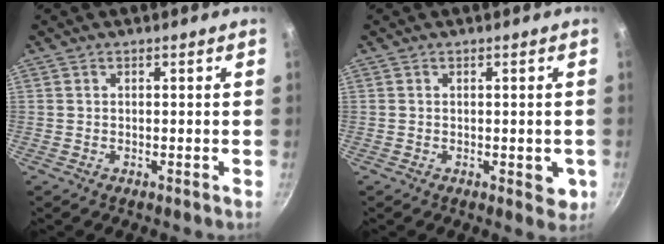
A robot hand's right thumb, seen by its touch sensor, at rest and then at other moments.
{"total": 3.6, "force": [-0.7, 1.7, 3.1], "torque": [-0.029, -0.007, -0.009]}